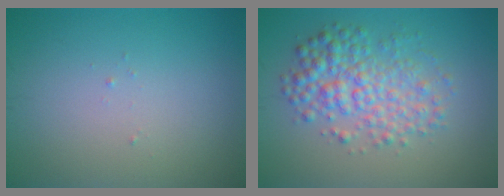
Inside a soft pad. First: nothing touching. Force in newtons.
{"total": 4.8, "press": 4.8, "slide": 0.1}